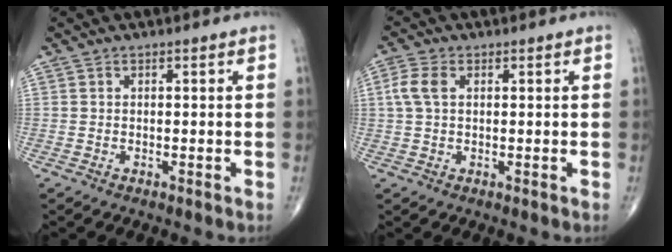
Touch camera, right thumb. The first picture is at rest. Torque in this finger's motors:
{"motor_torque": [-0.16, 0.18, 0.22, 0.07, 0.04]}